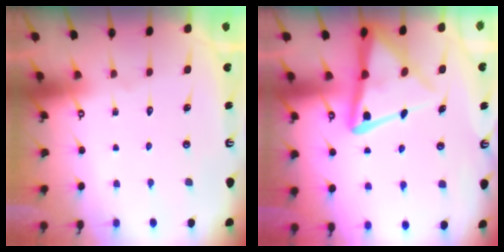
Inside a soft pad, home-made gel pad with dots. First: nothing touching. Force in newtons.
{"total": 13.3, "press": 13.2, "slide": 1.4}